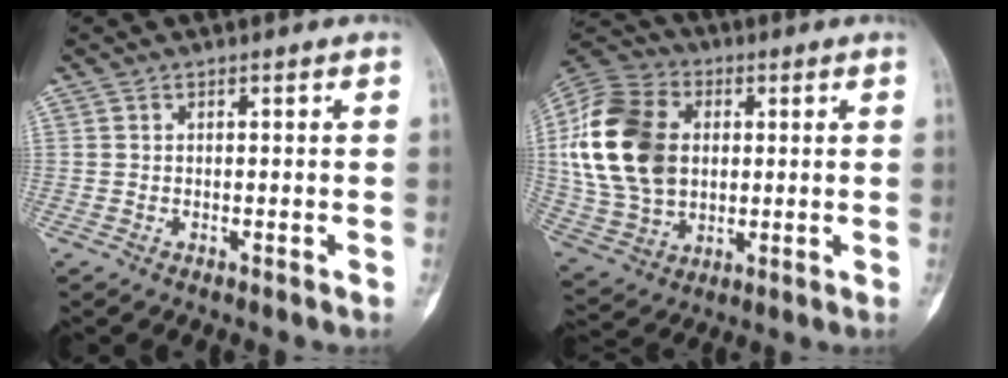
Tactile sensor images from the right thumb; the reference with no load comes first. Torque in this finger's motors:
{"motor_torque": [0.48, 0.82, 1.63, -0.30, 0.63]}